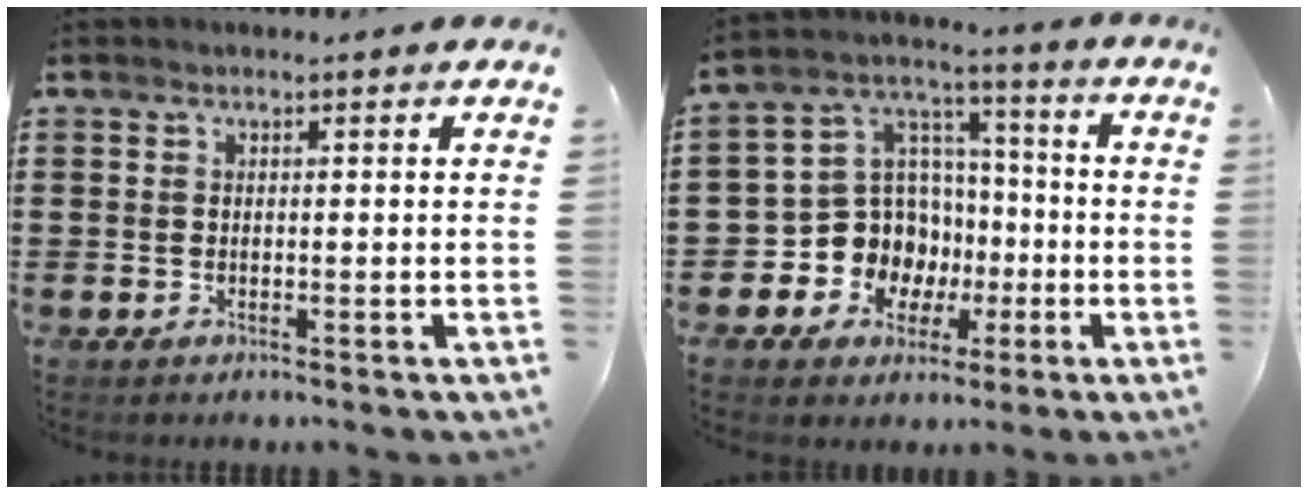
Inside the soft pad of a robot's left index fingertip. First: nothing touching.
{"total": 10.4, "force": [-2.9, 9.6, 2.7], "torque": [-0.097, 0.014, -0.045]}